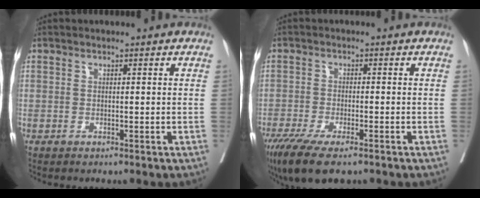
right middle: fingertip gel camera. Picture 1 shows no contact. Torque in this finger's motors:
{"motor_torque": [1.02, -0.95, 0.37, 0.11]}